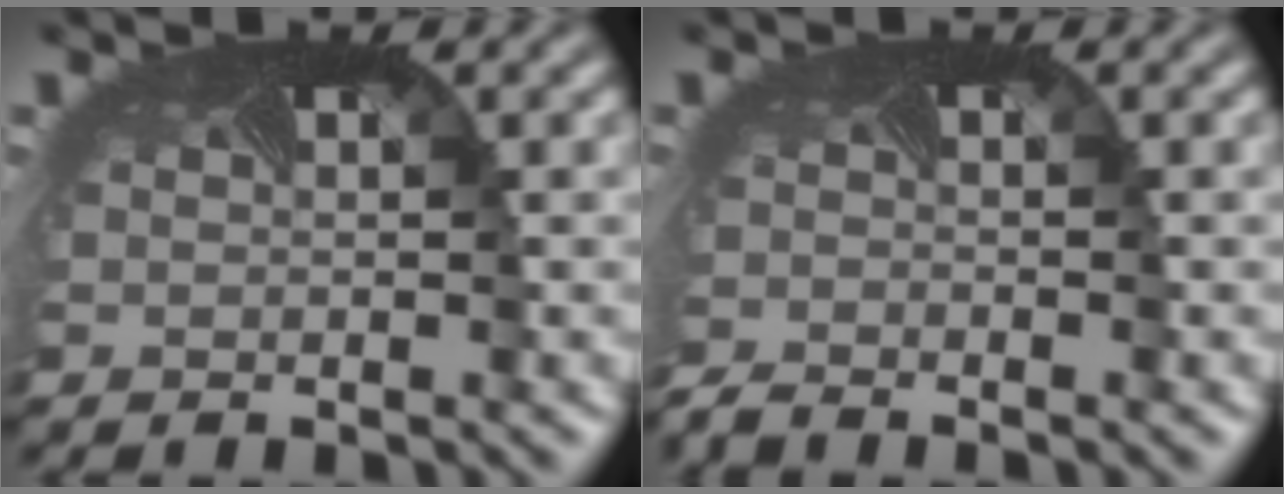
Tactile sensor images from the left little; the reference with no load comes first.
{"total": 2.1, "force": [-2.1, -0.3, -0.1], "torque": [-0.008, -0.018, -0.046]}